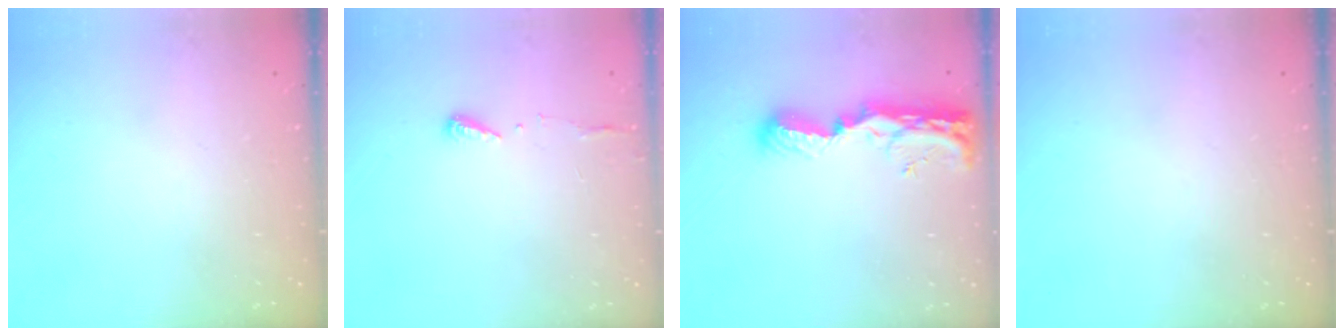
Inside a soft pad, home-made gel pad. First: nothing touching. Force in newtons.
{"total": 6.3, "press": 6.3, "slide": 0.5}
{"total": 10.3, "press": 10.2, "slide": 1.2}
{"total": 0.0}